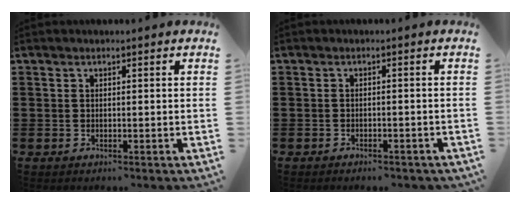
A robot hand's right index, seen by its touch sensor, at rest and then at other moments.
{"total": 1.1, "force": [-1.1, 0.2, 0.2], "torque": [-0.008, 0.000, -0.022]}